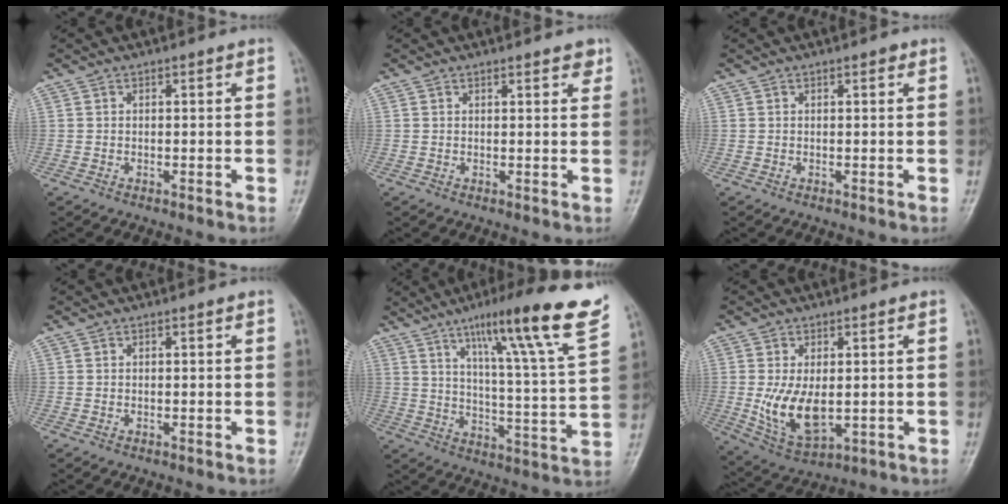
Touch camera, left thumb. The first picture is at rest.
{"total": 2.3, "force": [1.7, 0.8, 1.3], "torque": [-0.006, -0.006, 0.019]}
{"total": 0.6, "force": [0.4, 0.3, 0.4], "torque": [-0.006, -0.001, 0.003]}
{"total": 0.0}
{"total": 21.1, "force": [13.1, 0.9, 16.5], "torque": [-0.224, -0.053, 0.191]}
{"total": 9.6, "force": [-0.3, 5.3, 8.0], "torque": [-0.140, -0.019, 0.011]}